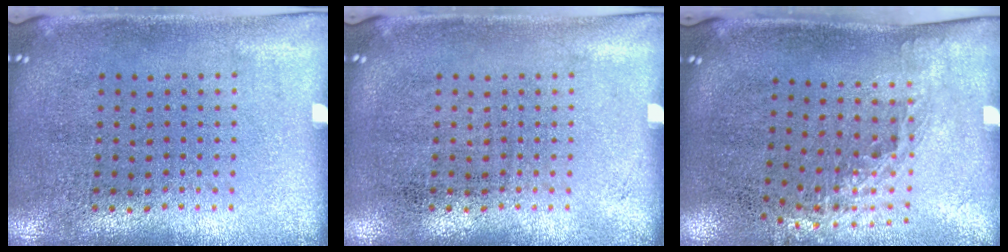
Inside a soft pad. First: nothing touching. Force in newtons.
{"total": 0.0}
{"total": 1.5, "press": 1.2, "slide": 1.0}